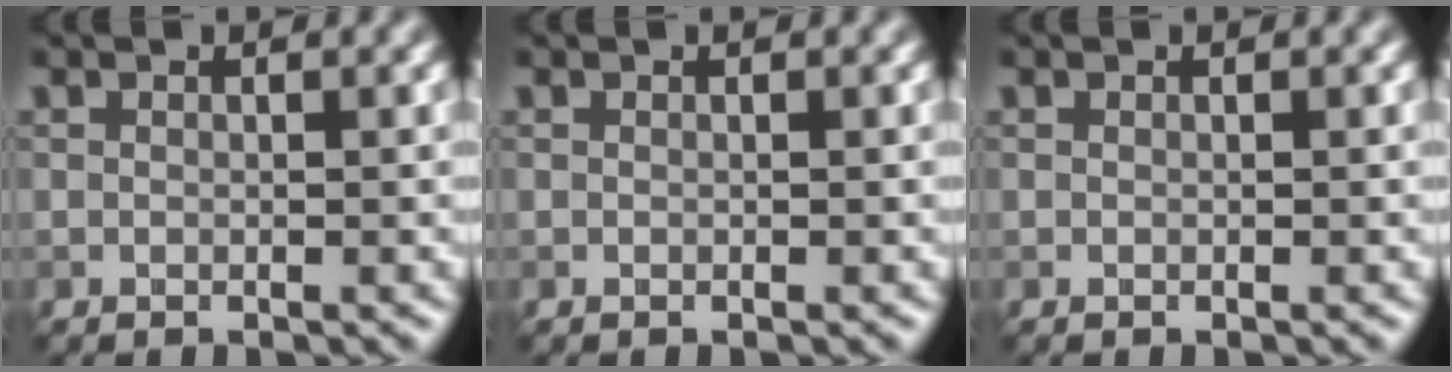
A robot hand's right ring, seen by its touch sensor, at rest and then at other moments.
{"total": 0.0}
{"total": 0.0}